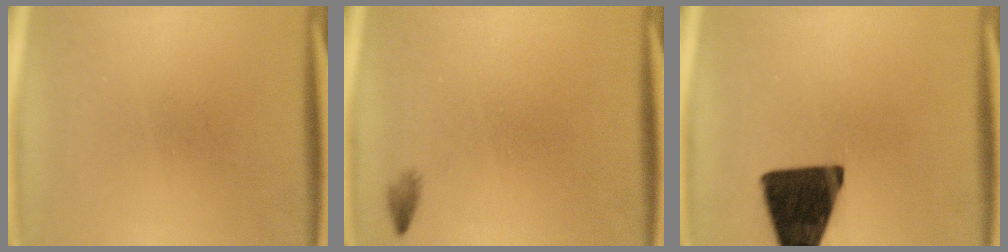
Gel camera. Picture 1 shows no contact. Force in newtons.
{"total": 0.8}
{"total": 16.0}